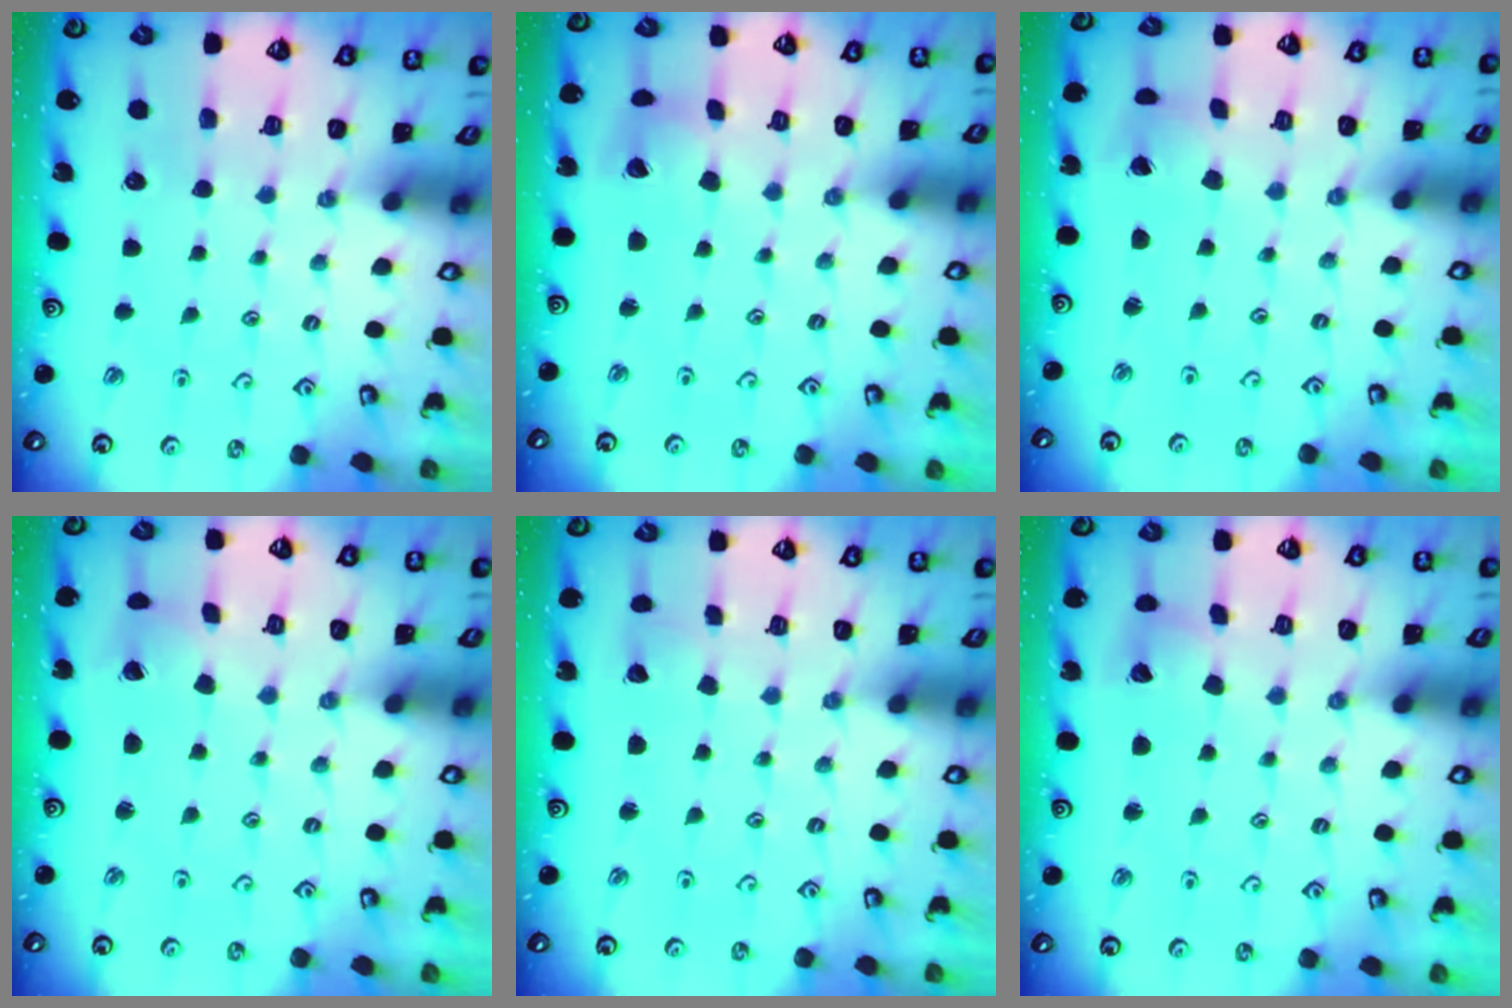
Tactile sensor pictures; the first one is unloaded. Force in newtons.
{"total": 6.9, "press": 6.9, "slide": 0.7}
{"total": 1.2, "press": 1.2, "slide": 0.2}
{"total": 1.1, "press": 1.0, "slide": 0.1}
{"total": 2.9, "press": 2.9, "slide": 0.2}
{"total": 5.5, "press": 5.4, "slide": 0.6}